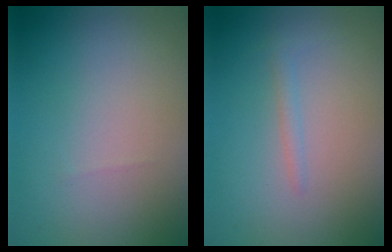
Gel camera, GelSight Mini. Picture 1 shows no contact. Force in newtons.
{"total": 0.9, "press": 0.9, "slide": 0.1}